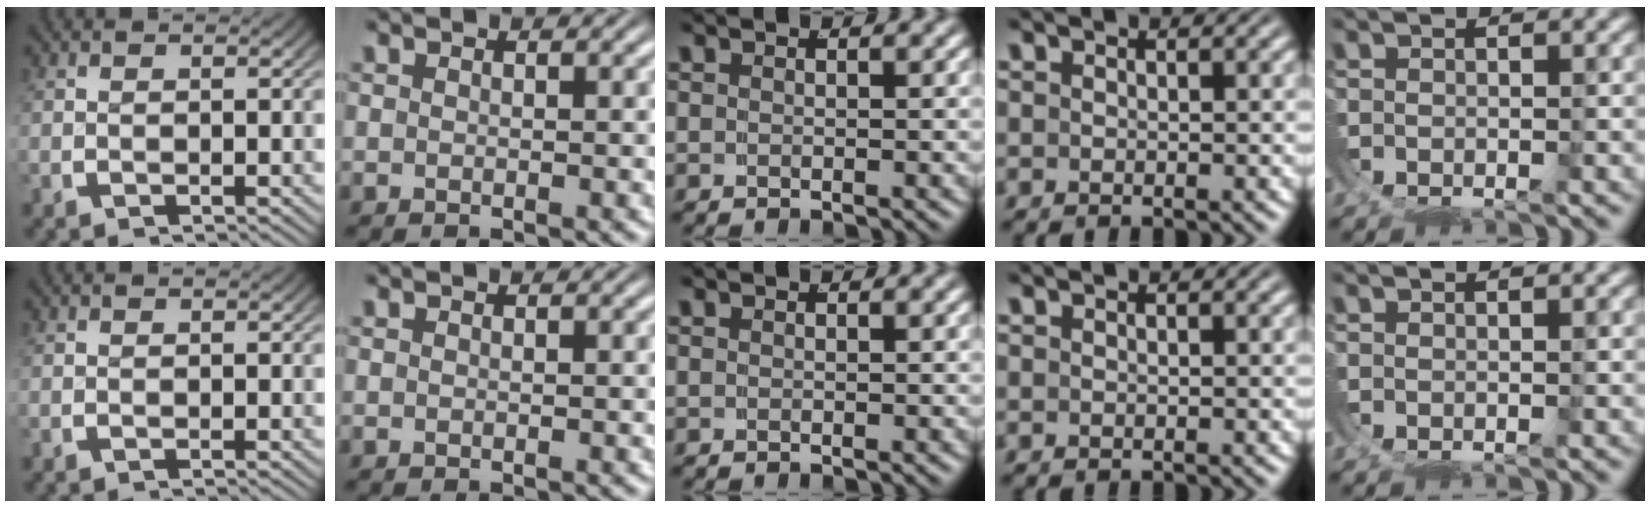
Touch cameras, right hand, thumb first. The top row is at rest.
{}